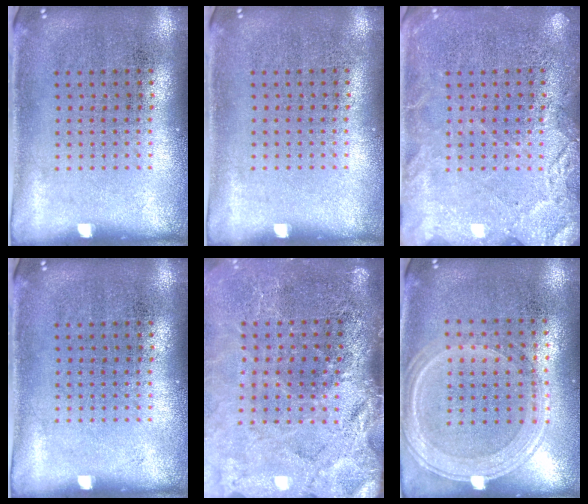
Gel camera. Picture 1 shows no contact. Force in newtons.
{"total": 0.0}
{"total": 3.5, "press": 3.4, "slide": 0.5}
{"total": 0.0}
{"total": 4.0, "press": 3.3, "slide": 2.2}
{"total": 1.3, "press": 1.2, "slide": 0.3}